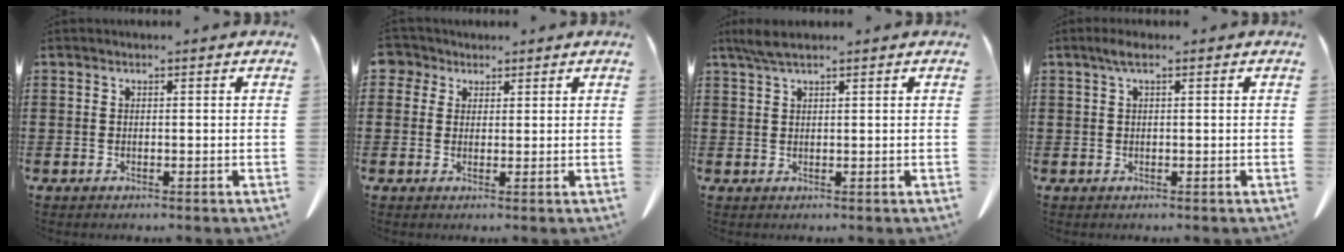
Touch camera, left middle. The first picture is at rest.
{"total": 2.9, "force": [1.8, 2.2, 0.5], "torque": [-0.015, 0.008, 0.031]}
{"total": 2.7, "force": [1.8, 0.4, 1.9], "torque": [-0.042, 0.002, 0.033]}
{"total": 1.7, "force": [0.6, 0.3, 1.6], "torque": [-0.032, 0.003, 0.010]}